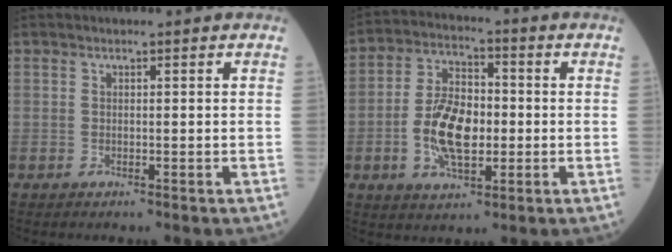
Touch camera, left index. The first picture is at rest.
{"total": 10.5, "force": [-1.8, 4.9, 9.1], "torque": [-0.187, 0.012, -0.026]}